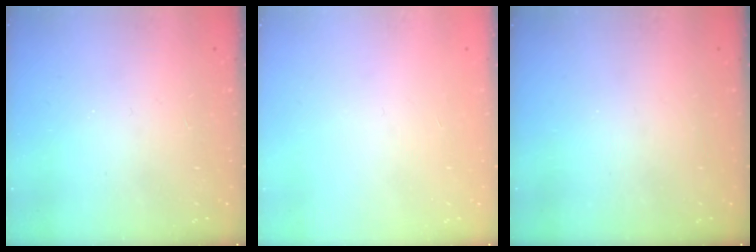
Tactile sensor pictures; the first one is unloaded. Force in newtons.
{"total": 0.0}
{"total": 0.0}